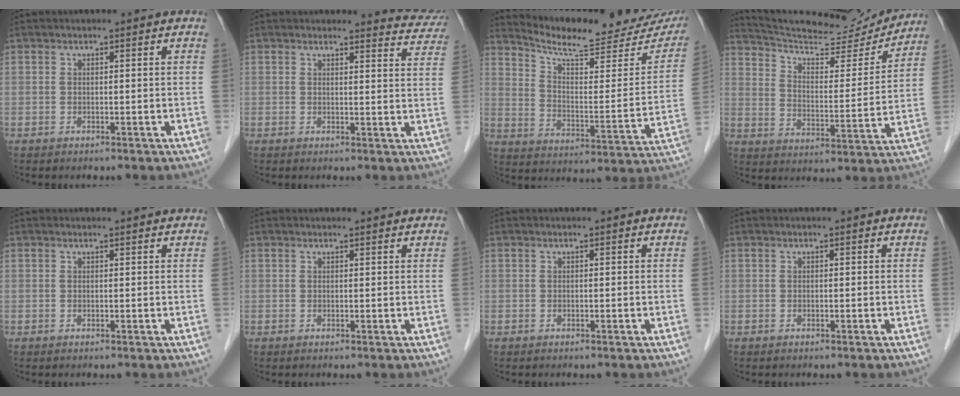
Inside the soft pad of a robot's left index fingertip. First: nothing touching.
{"total": 5.7, "force": [5.6, 1.0, -0.6], "torque": [0.022, -0.037, 0.032]}
{"total": 21.1, "force": [19.2, 3.8, 7.7], "torque": [-0.111, -0.056, 0.251]}
{"total": 18.9, "force": [18.0, 2.5, 5.1], "torque": [-0.085, -0.026, 0.260]}
{"total": 0.7, "force": [0.7, 0.0, 0.0], "torque": [-0.010, -0.003, 0.004]}
{"total": 1.4, "force": [1.4, 0.2, 0.1], "torque": [-0.011, -0.002, 0.010]}
{"total": 0.0}
{"total": 0.0}